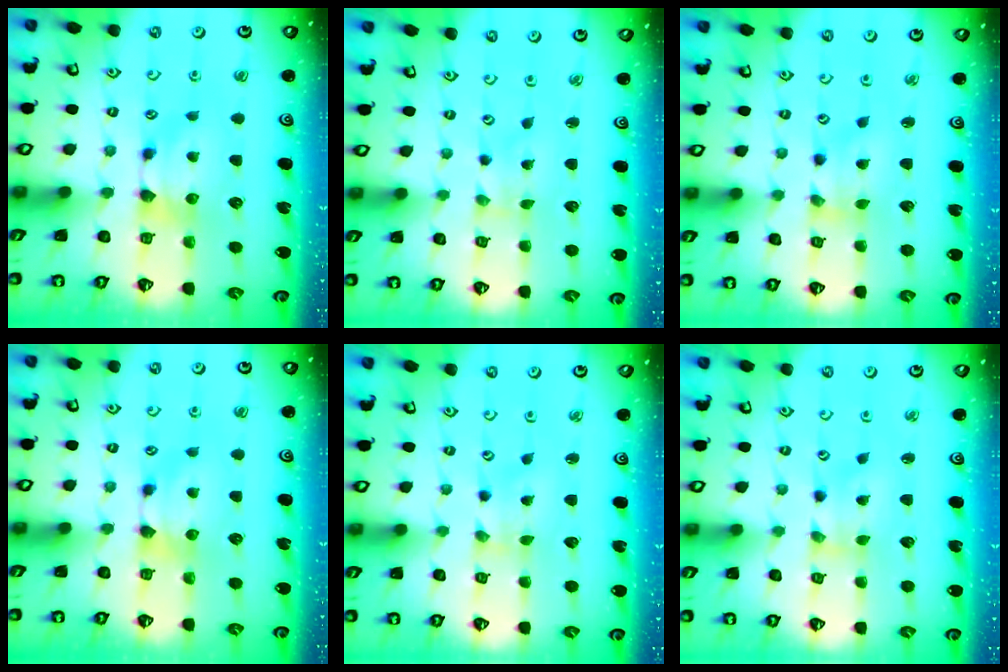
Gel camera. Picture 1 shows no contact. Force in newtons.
{"total": 4.8, "press": 4.8, "slide": 0.7}
{"total": 1.9, "press": 1.3, "slide": 1.4}
{"total": 0.0}
{"total": 2.7, "press": 2.5, "slide": 0.9}
{"total": 1.5, "press": 1.0, "slide": 1.1}